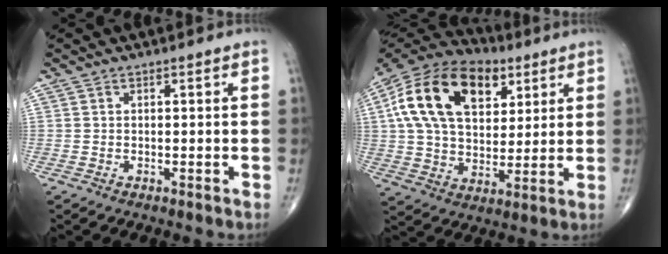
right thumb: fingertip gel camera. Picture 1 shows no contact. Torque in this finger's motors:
{"motor_torque": [1.33, 3.68, 1.82, 0.65, 0.57]}